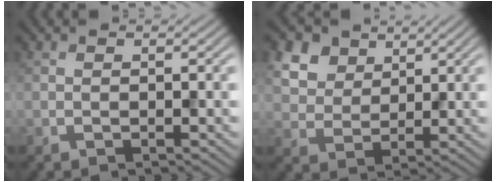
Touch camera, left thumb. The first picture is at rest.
{"total": 7.6, "force": [4.2, 5.2, 3.7], "torque": [-0.130, 0.000, 0.088]}